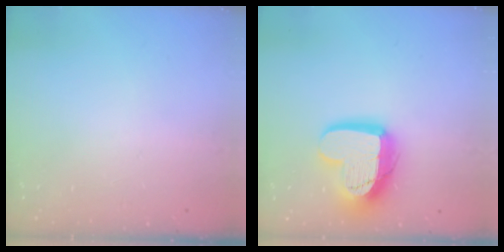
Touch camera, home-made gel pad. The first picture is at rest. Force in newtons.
{"total": 16.0, "press": 16.0, "slide": 1.4}